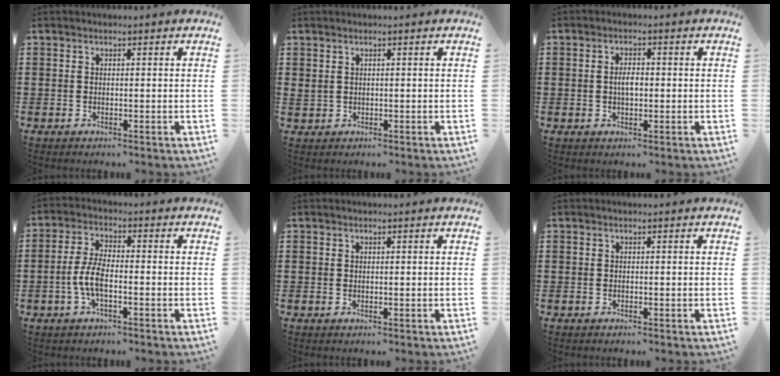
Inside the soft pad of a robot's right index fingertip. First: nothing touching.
{"total": 1.1, "force": [0.7, 0.7, 0.4], "torque": [-0.010, 0.004, 0.014]}
{"total": 2.7, "force": [-0.3, 1.1, 2.4], "torque": [-0.046, 0.001, -0.007]}
{"total": 5.4, "force": [-1.5, 1.9, 4.8], "torque": [-0.119, -0.006, -0.037]}
{"total": 0.0}
{"total": 0.0}